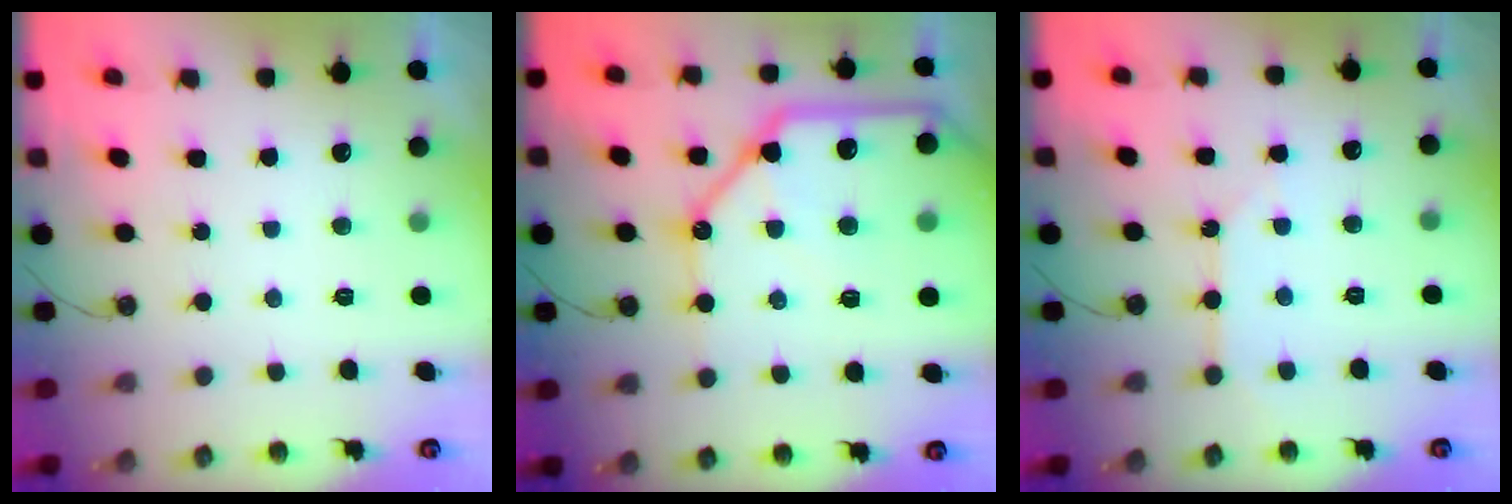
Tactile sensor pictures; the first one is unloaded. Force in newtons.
{"total": 23.8, "press": 23.6, "slide": 3.1}
{"total": 2.7, "press": 2.7, "slide": 0.3}